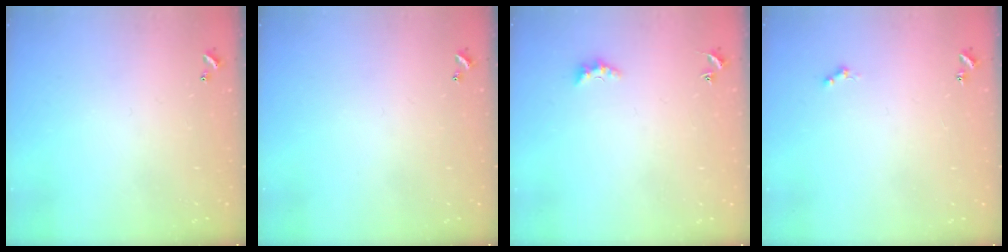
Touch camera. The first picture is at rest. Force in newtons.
{"total": 0.0}
{"total": 2.6, "press": 2.5, "slide": 0.6}
{"total": 0.8, "press": 0.6, "slide": 0.4}